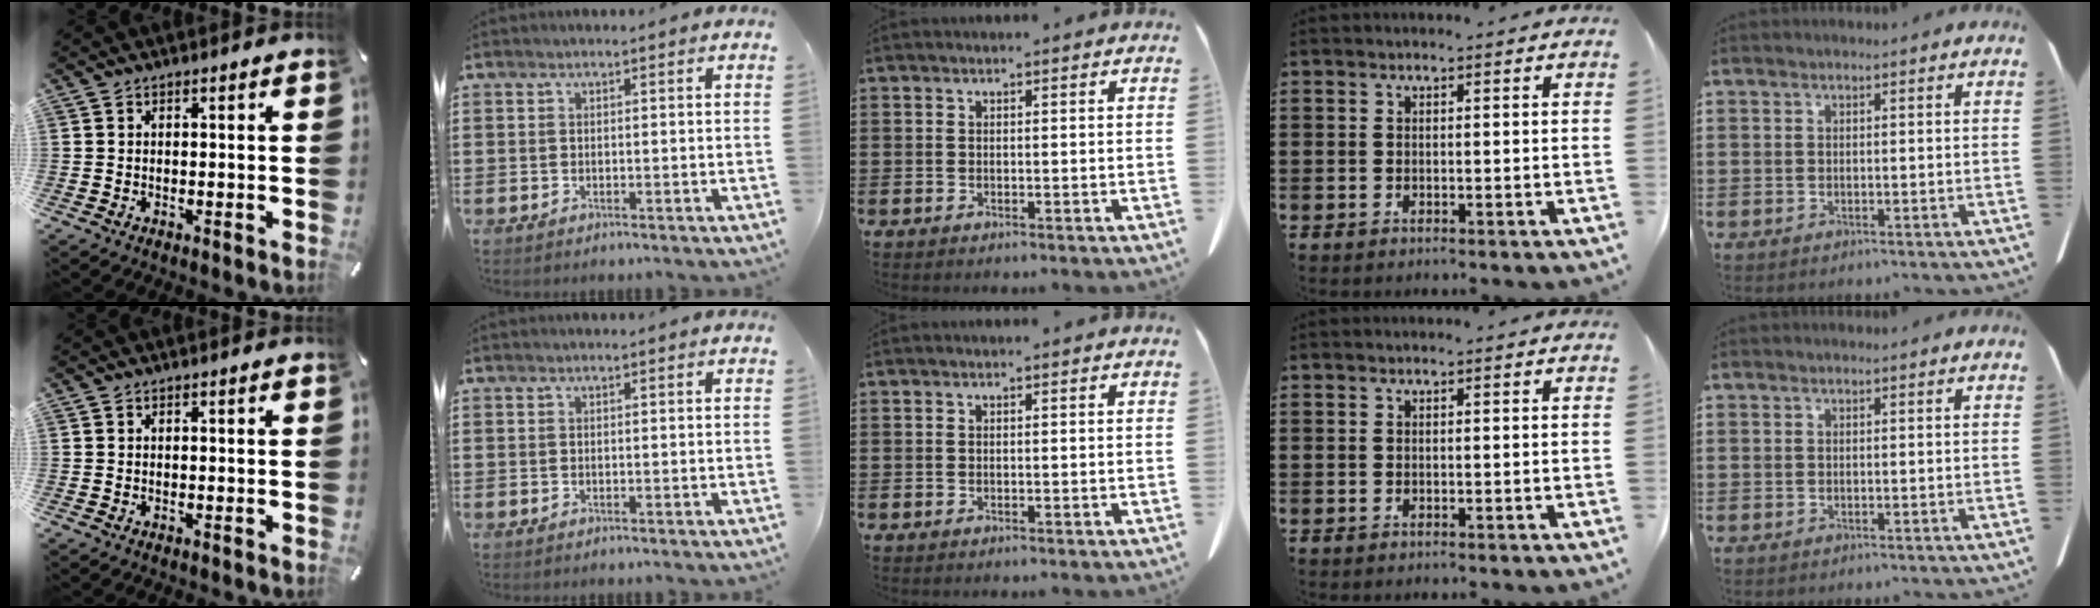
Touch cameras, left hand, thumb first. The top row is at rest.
{}